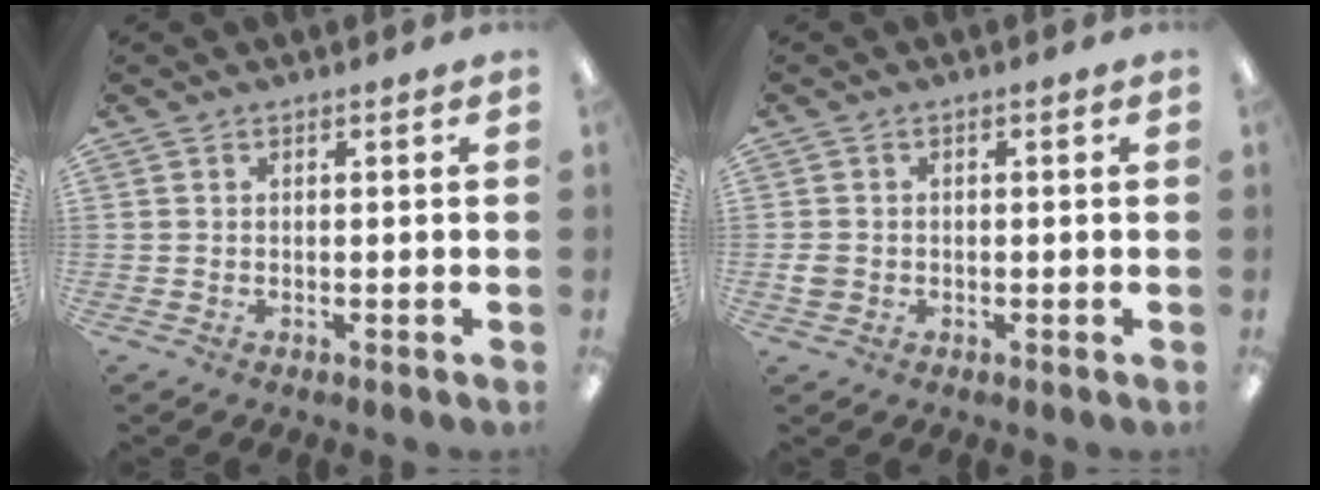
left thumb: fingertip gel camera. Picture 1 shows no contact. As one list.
[{"total": 2.3, "force": [-0.4, 2.0, 1.1], "torque": [-0.018, 0.005, -0.008]}]